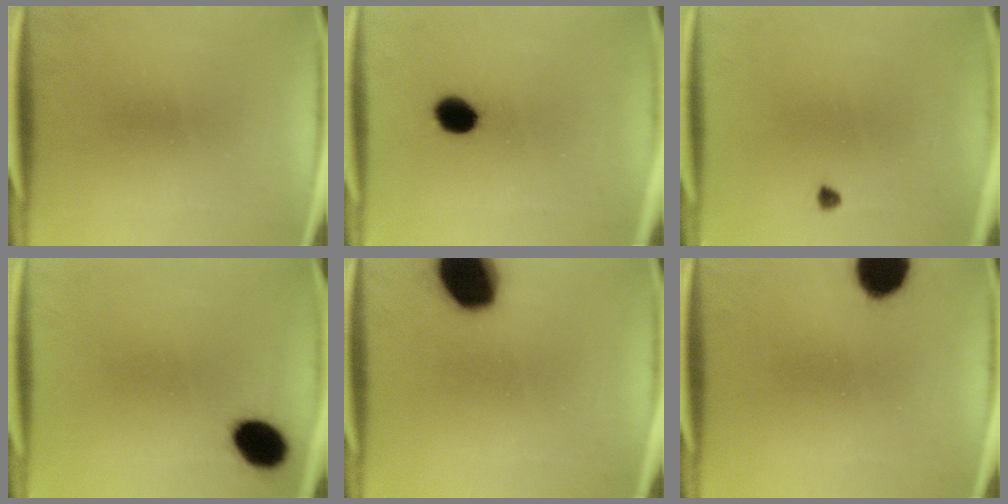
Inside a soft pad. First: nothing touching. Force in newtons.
{"total": 6.1}
{"total": 1.0}
{"total": 8.3}
{"total": 16.5}
{"total": 12.0}